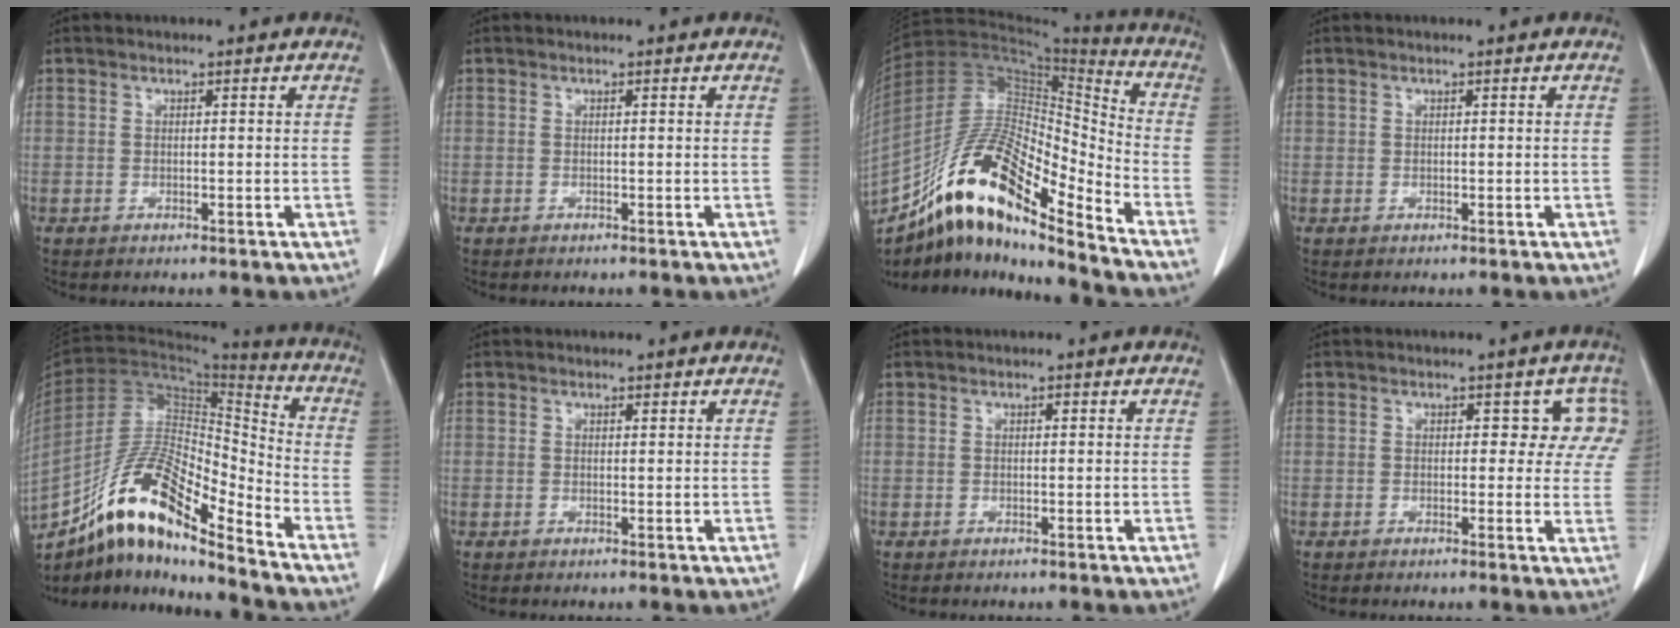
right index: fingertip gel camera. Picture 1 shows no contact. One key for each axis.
{"total": 0.0}
{"total": 20.4, "fx": -13.6, "fy": 4.1, "fz": 14.6, "tx": -0.294, "ty": 0.008, "tz": -0.246}
{"total": 0.0}
{"total": 17.1, "fx": -12.3, "fy": 2.9, "fz": 11.6, "tx": -0.215, "ty": 0.017, "tz": -0.220}
{"total": 0.0}
{"total": 0.0}
{"total": 4.7, "fx": 1.6, "fy": 3.2, "fz": 3.1, "tx": 0.001, "ty": 0.015, "tz": 0.008}